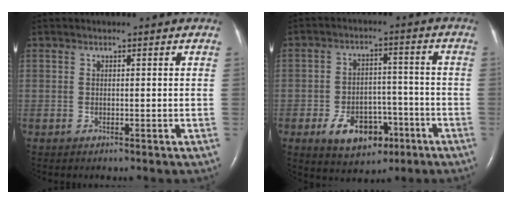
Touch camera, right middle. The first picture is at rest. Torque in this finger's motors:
{"motor_torque": [1.16, -0.65, 0.17, 0.04]}